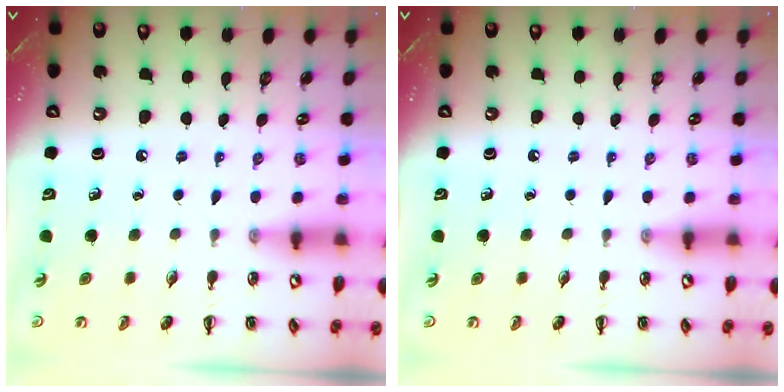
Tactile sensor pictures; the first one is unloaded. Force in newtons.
{"total": 0.0}